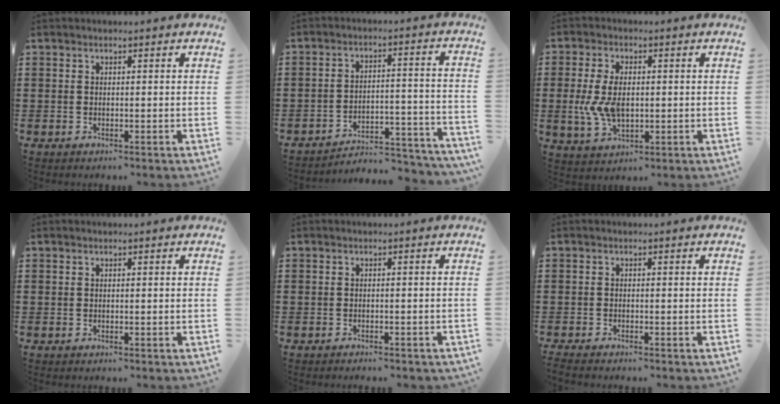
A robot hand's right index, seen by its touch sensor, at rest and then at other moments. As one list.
[{"total": 4.5, "force": [-4.2, 0.5, 1.5], "torque": [-0.028, -0.002, -0.087]}, {"total": 7.0, "force": [-0.2, 4.1, 5.7], "torque": [-0.135, 0.001, -0.008]}, {"total": 0.0}, {"total": 0.9, "force": [-0.8, 0.1, 0.3], "torque": [-0.009, -0.001, -0.017]}, {"total": 1.0, "force": [-0.9, 0.0, 0.1], "torque": [-0.004, -0.002, -0.019]}]